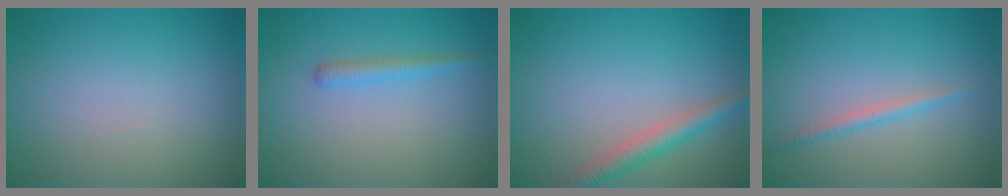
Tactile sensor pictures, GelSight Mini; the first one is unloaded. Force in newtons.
{"total": 1.3, "press": 1.3, "slide": 0.1}
{"total": 2.9, "press": 2.9, "slide": 0.1}
{"total": 1.2, "press": 1.2, "slide": 0.1}